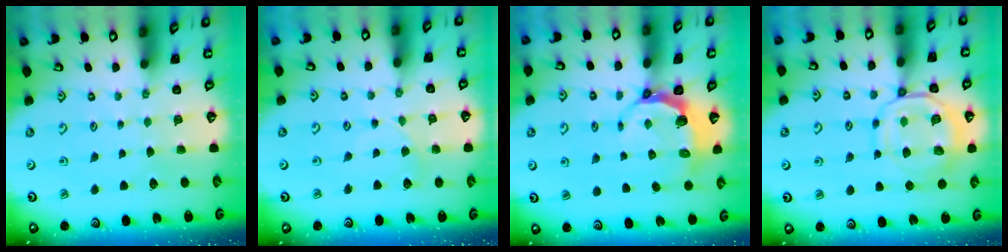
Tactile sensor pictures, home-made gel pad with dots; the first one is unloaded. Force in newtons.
{"total": 3.2, "press": 3.2, "slide": 0.4}
{"total": 5.9, "press": 5.2, "slide": 2.9}
{"total": 12.0, "press": 11.9, "slide": 1.2}